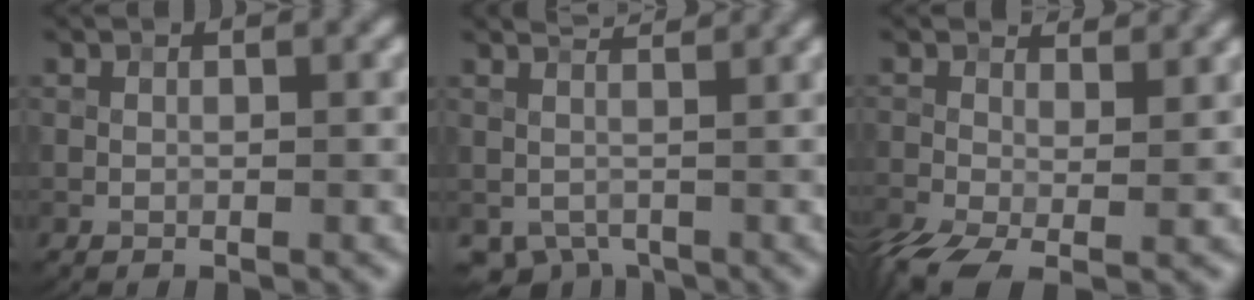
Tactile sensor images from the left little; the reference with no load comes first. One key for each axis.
{"total": 2.8, "fx": 1.0, "fy": 1.9, "fz": 1.8, "tx": -0.028, "ty": -0.001, "tz": 0.021}
{"total": 4.8, "fx": -0.9, "fy": 2.6, "fz": 3.9, "tx": -0.093, "ty": -0.009, "tz": -0.028}